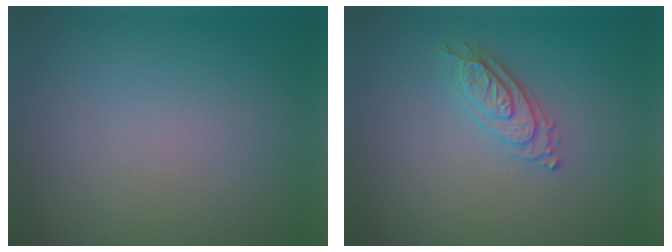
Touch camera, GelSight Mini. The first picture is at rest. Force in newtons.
{"total": 2.2, "press": 2.2, "slide": 0.4}